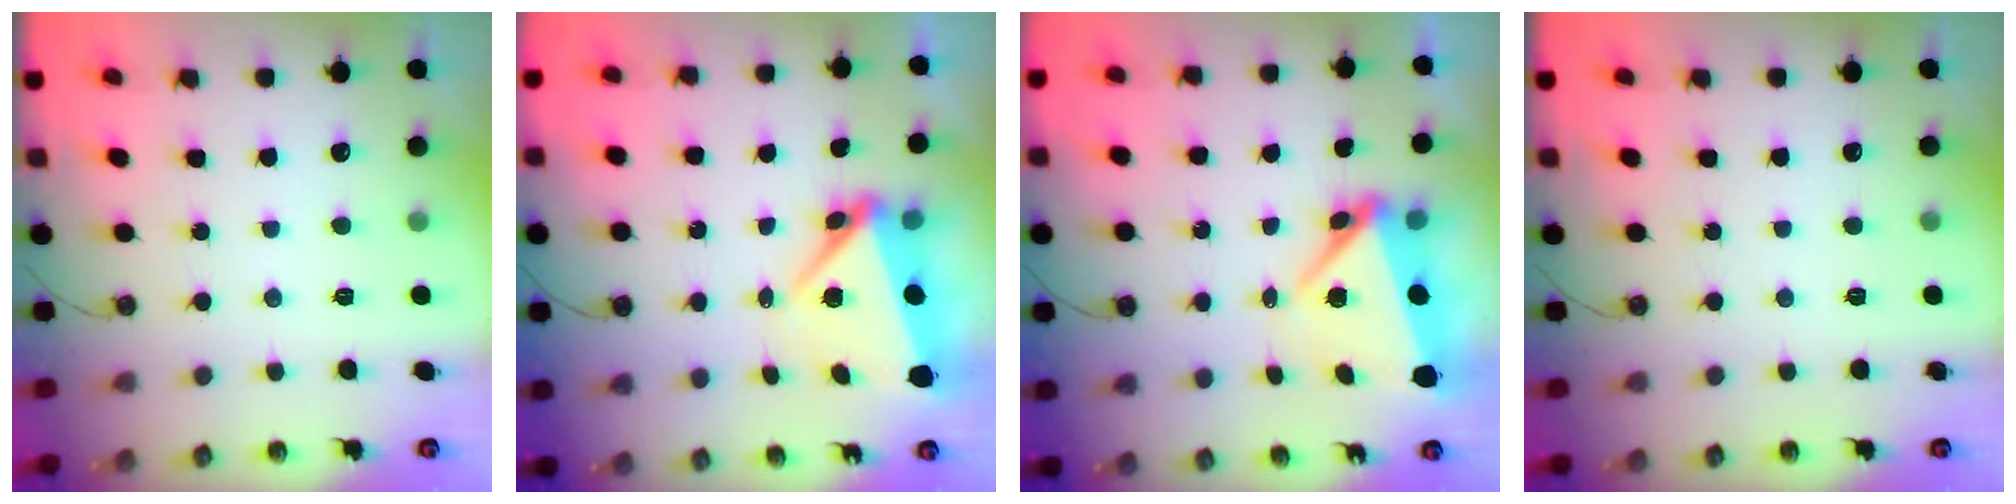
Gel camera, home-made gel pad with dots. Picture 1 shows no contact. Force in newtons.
{"total": 6.4, "press": 6.1, "slide": 1.9}
{"total": 6.4, "press": 6.1, "slide": 1.9}
{"total": 0.0}